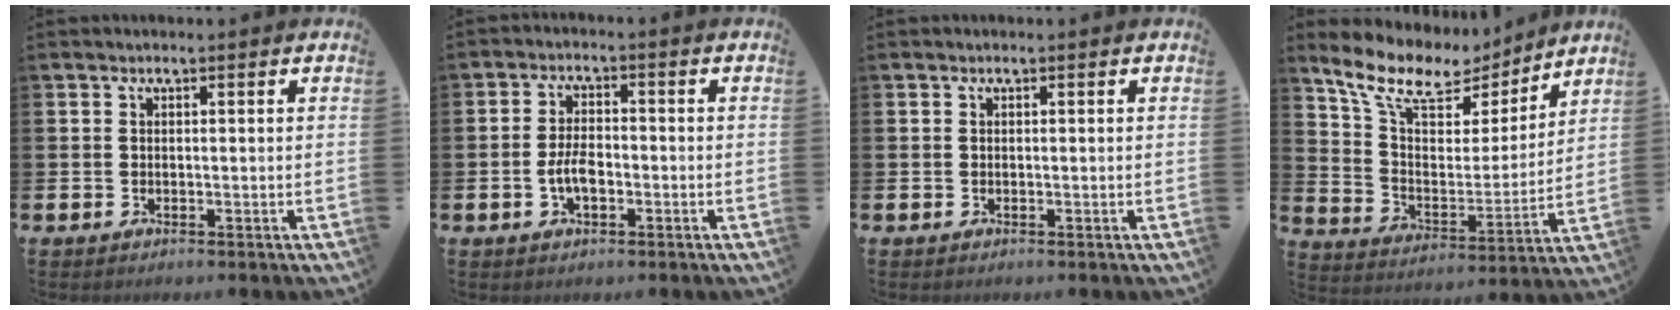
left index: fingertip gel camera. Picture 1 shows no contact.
{"total": 3.8, "force": [-0.9, 2.0, 3.2], "torque": [-0.056, 0.008, -0.016]}
{"total": 0.0}
{"total": 10.8, "force": [8.9, 4.6, 4.0], "torque": [-0.121, -0.051, 0.159]}